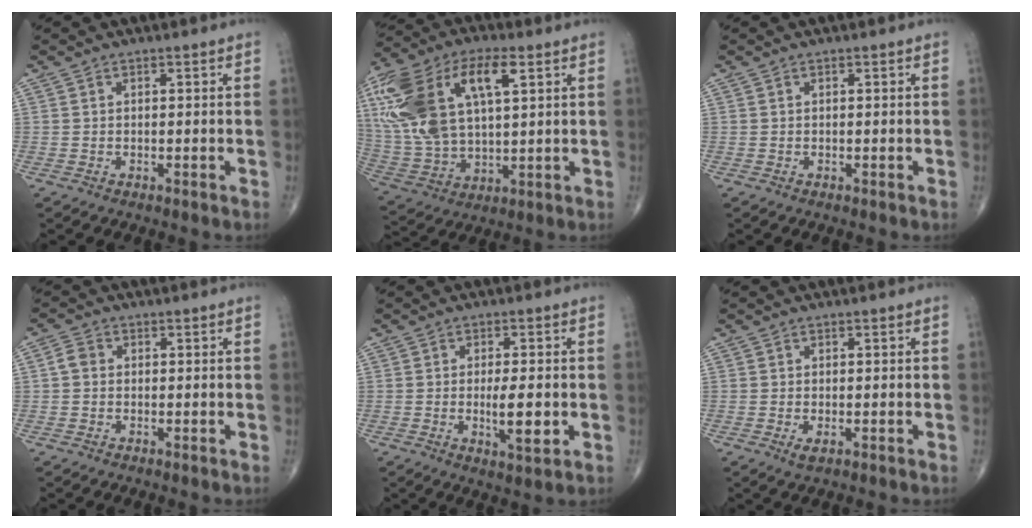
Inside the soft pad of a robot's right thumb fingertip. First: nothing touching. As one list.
[{"total": 24.6, "force": [7.9, 12.0, 19.9], "torque": [-0.434, 0.010, 0.148]}, {"total": 0.0}, {"total": 2.4, "force": [0.0, 2.0, 1.3], "torque": [-0.021, 0.009, -0.005]}, {"total": 6.5, "force": [-1.0, 1.9, 6.2], "torque": [-0.098, -0.012, -0.015]}, {"total": 1.5, "force": [-0.5, 0.6, 1.3], "torque": [-0.026, -0.006, -0.008]}]